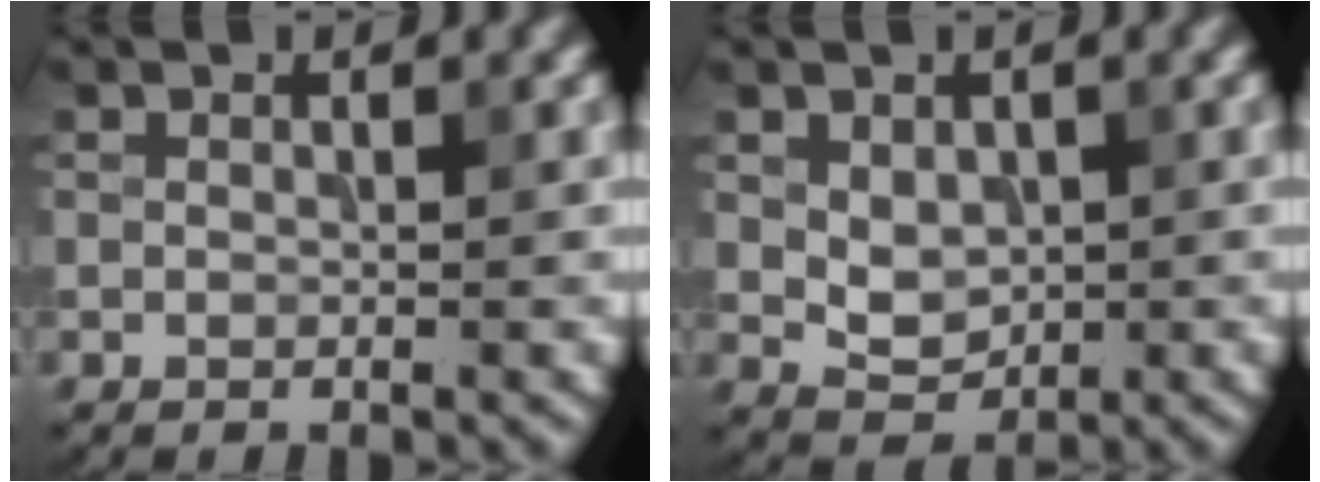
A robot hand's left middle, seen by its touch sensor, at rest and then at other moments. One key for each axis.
{"total": 2.6, "fx": 0.3, "fy": 1.8, "fz": 1.8, "tx": -0.035, "ty": -0.003, "tz": 0.010}